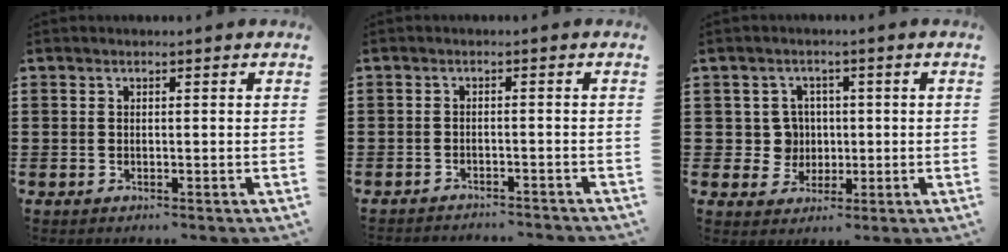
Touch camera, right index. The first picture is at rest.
{"total": 1.8, "force": [-1.8, 0.0, 0.1], "torque": [-0.007, 0.002, -0.037]}
{"total": 4.7, "force": [0.1, 4.4, 1.6], "torque": [-0.051, 0.013, 0.001]}